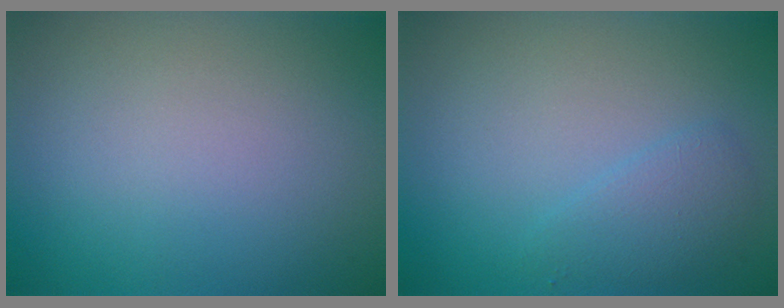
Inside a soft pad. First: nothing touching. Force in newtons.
{"total": 2.0, "press": 2.0, "slide": 0.1}